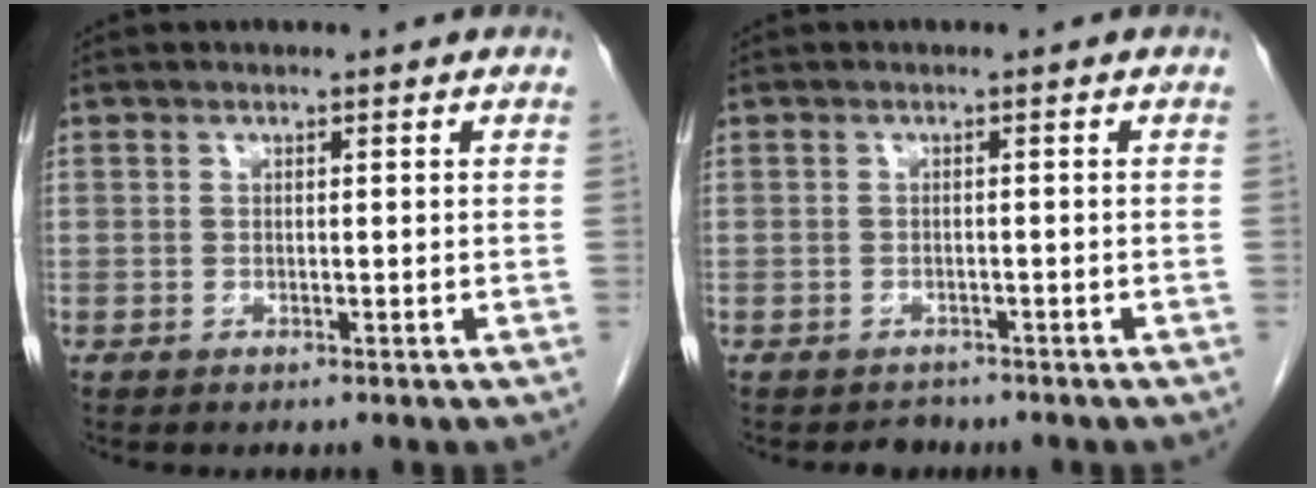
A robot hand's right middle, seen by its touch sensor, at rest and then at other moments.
{"total": 1.7, "force": [-1.5, 0.8, -0.2], "torque": [-0.002, 0.000, -0.023]}